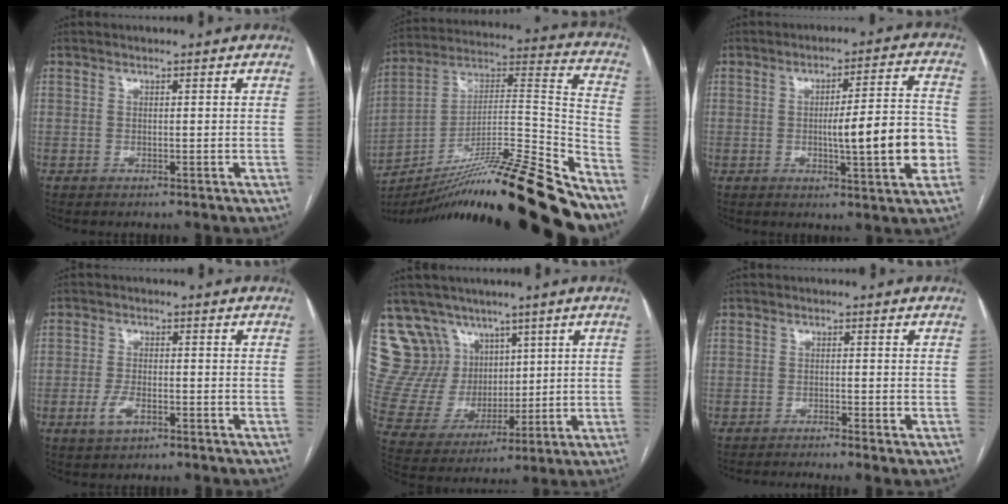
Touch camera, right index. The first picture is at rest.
{"total": 27.8, "force": [-21.5, 0.3, 17.7], "torque": [-0.246, -0.005, -0.360]}
{"total": 12.2, "force": [-2.3, 1.3, 11.9], "torque": [-0.167, 0.011, -0.030]}
{"total": 3.5, "force": [-1.8, 1.4, 2.7], "torque": [-0.059, 0.000, -0.033]}
{"total": 13.2, "force": [8.8, 9.5, 2.6], "torque": [-0.065, 0.044, 0.186]}
{"total": 5.1, "force": [-3.9, -0.4, 3.2], "torque": [-0.042, -0.001, -0.062]}